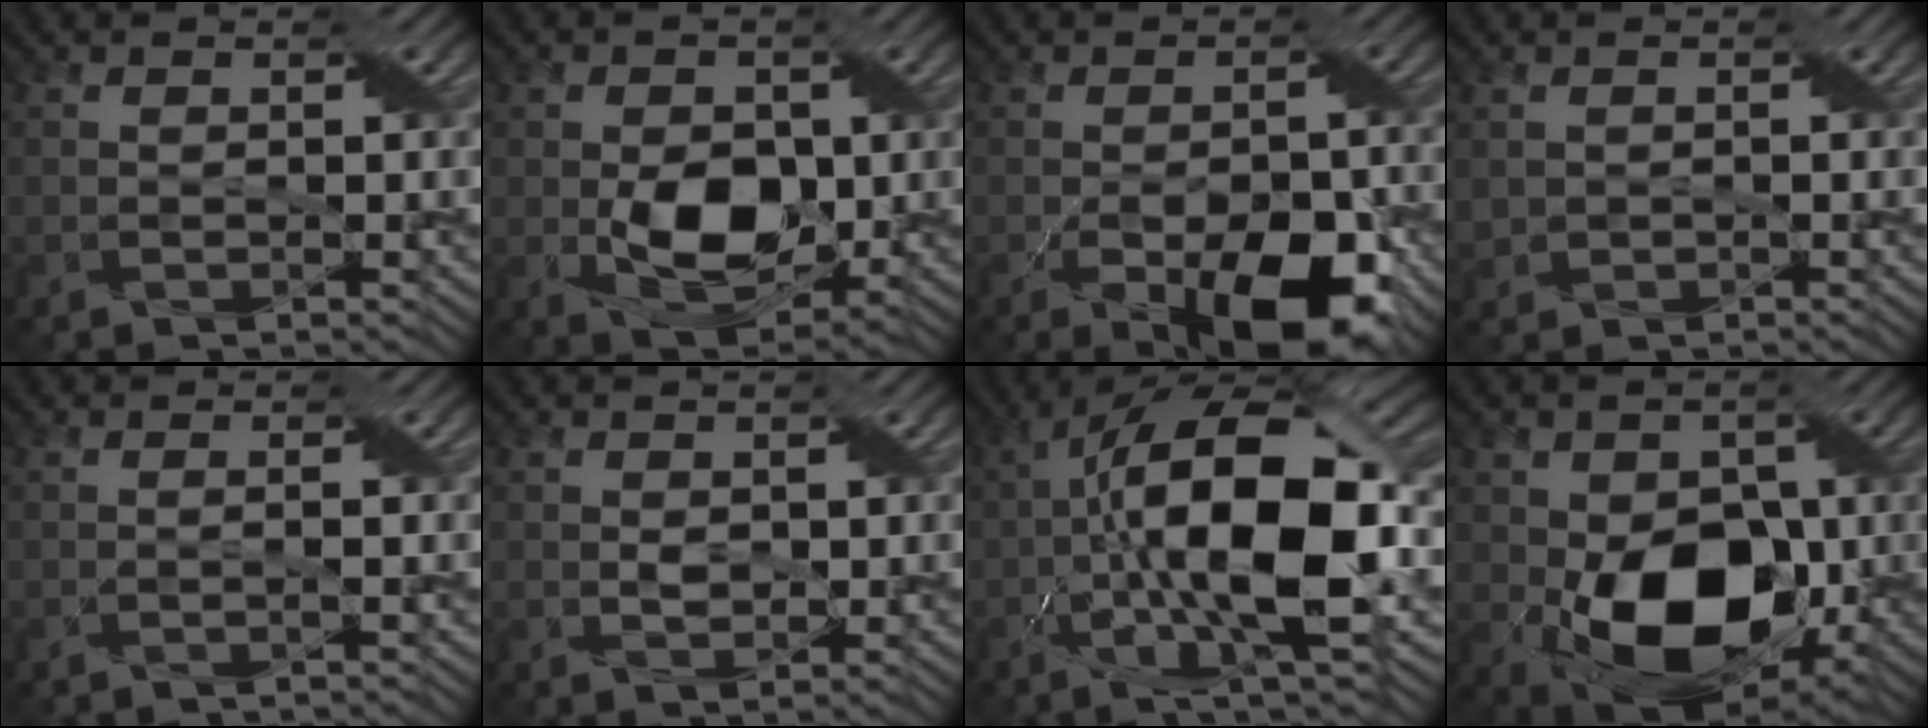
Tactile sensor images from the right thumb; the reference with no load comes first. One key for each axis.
{"total": 8.4, "fx": -0.9, "fy": 5.6, "fz": 6.2, "tx": -0.112, "ty": -0.009, "tz": -0.013}
{"total": 10.1, "fx": -4.5, "fy": 4.6, "fz": 7.8, "tx": -0.134, "ty": -0.029, "tz": -0.060}
{"total": 1.5, "fx": 0.2, "fy": 1.3, "fz": 0.7, "tx": -0.023, "ty": -0.001, "tz": 0.006}
{"total": 0.9, "fx": -0.1, "fy": 0.0, "fz": 0.9, "tx": -0.016, "ty": 0.005, "tz": -0.003}
{"total": 1.8, "fx": 0.4, "fy": 1.3, "fz": 1.2, "tx": -0.029, "ty": -0.001, "tz": 0.009}
{"total": 15.9, "fx": -2.0, "fy": 5.7, "fz": 14.7, "tx": -0.252, "ty": 0.021, "tz": -0.047}
{"total": 13.8, "fx": -2.4, "fy": 9.2, "fz": 10.0, "tx": -0.164, "ty": -0.022, "tz": -0.041}